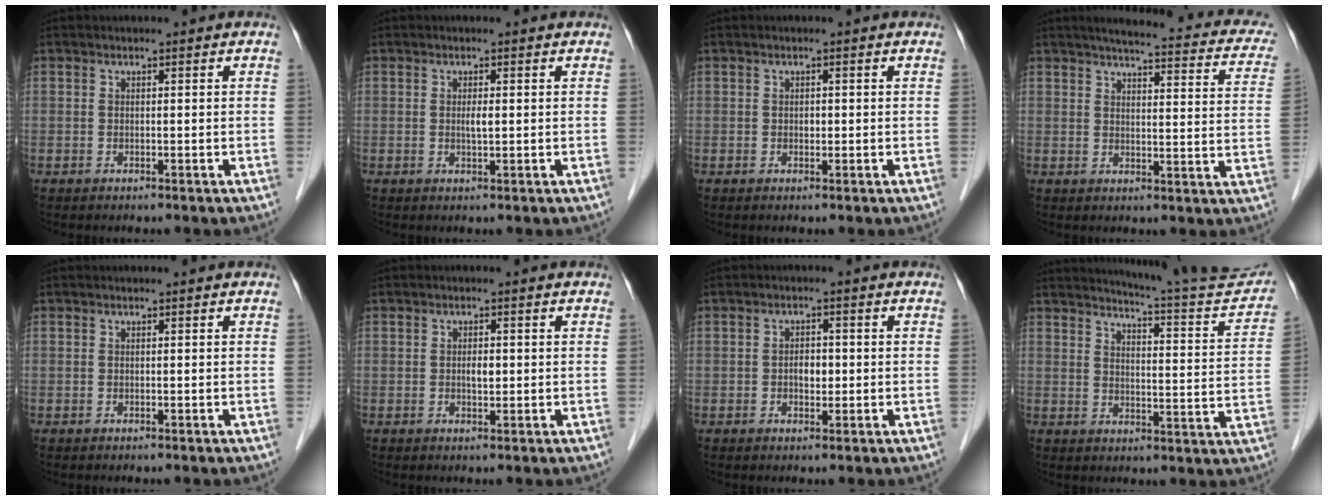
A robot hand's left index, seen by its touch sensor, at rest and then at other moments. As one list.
[{"total": 1.3, "force": [0.2, 0.2, 1.3], "torque": [-0.023, 0.000, 0.003]}, {"total": 0.7, "force": [0.0, 0.5, 0.4], "torque": [-0.006, 0.001, -0.002]}, {"total": 19.7, "force": [16.5, 4.0, 10.0], "torque": [-0.111, 0.004, 0.177]}, {"total": 0.0}, {"total": 1.5, "force": [0.1, 0.7, 1.3], "torque": [-0.023, 0.000, 0.002]}, {"total": 2.3, "force": [-0.3, 1.5, 1.7], "torque": [-0.027, 0.004, -0.003]}, {"total": 16.5, "force": [15.8, -0.2, 4.8], "torque": [-0.074, -0.072, 0.189]}]